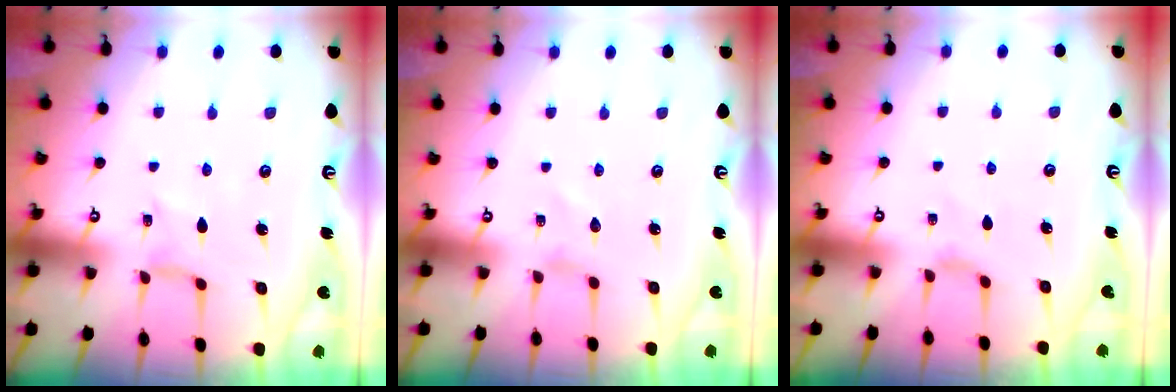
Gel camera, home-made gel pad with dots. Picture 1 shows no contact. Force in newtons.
{"total": 0.0}
{"total": 1.1, "press": 1.1, "slide": 0.4}